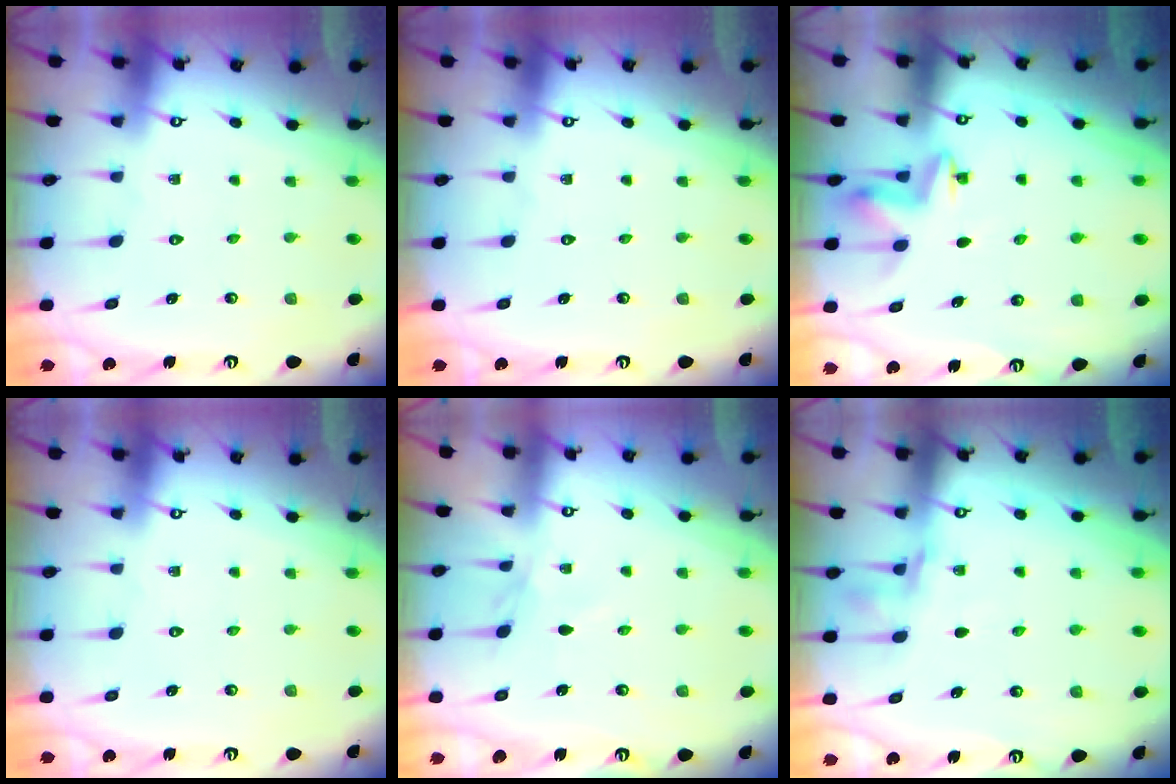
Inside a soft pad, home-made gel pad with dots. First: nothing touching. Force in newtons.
{"total": 0.0}
{"total": 4.3, "press": 4.2, "slide": 0.4}
{"total": 0.0}
{"total": 3.7, "press": 3.7, "slide": 0.5}
{"total": 5.3, "press": 5.2, "slide": 1.2}